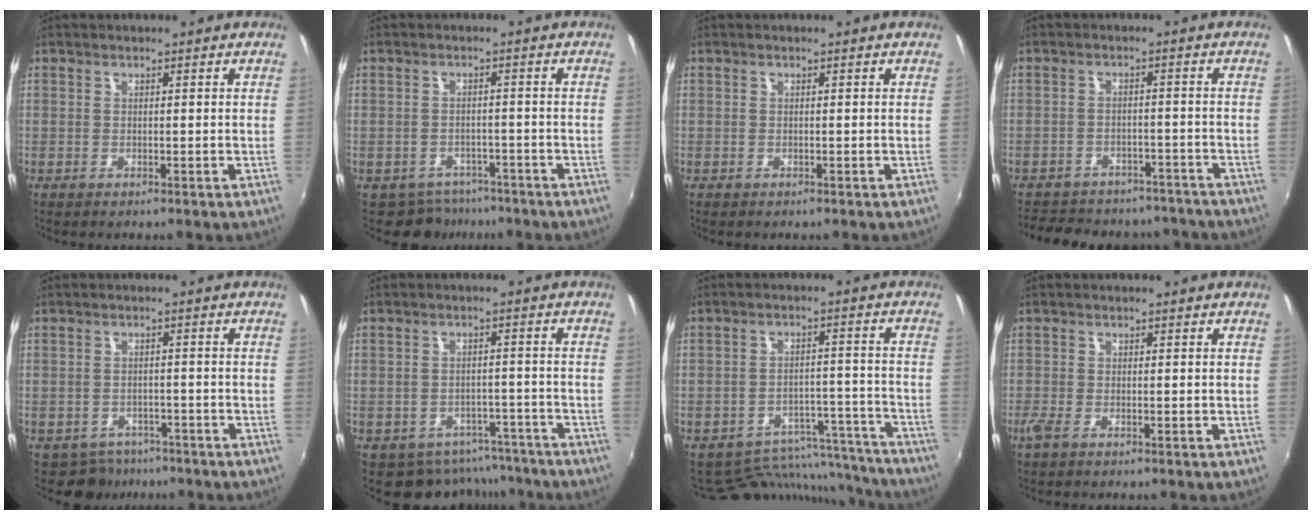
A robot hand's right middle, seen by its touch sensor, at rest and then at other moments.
{"total": 5.5, "force": [-4.4, 3.3, 0.4], "torque": [-0.017, 0.004, -0.063]}
{"total": 0.0}
{"total": 17.8, "force": [-15.1, 7.4, 5.9], "torque": [-0.132, 0.018, -0.189]}
{"total": 4.9, "force": [-3.8, 3.1, 0.3], "torque": [-0.017, 0.001, -0.056]}
{"total": 9.5, "force": [-7.5, 5.6, 1.6], "torque": [-0.038, 0.012, -0.085]}
{"total": 13.9, "force": [-13.1, 4.2, 1.9], "torque": [-0.031, 0.029, -0.170]}
{"total": 1.8, "force": [-1.1, 0.4, 1.4], "torque": [-0.031, -0.008, -0.021]}